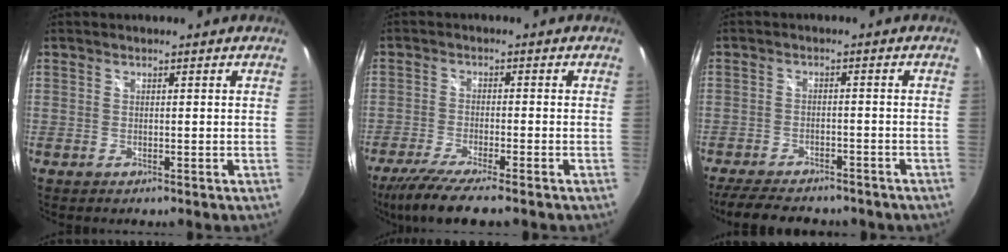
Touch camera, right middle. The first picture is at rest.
{"total": 9.5, "force": [-7.7, 0.3, 5.6], "torque": [-0.127, -0.035, -0.132]}
{"total": 13.2, "force": [-10.7, 4.7, 6.1], "torque": [-0.133, -0.020, -0.155]}